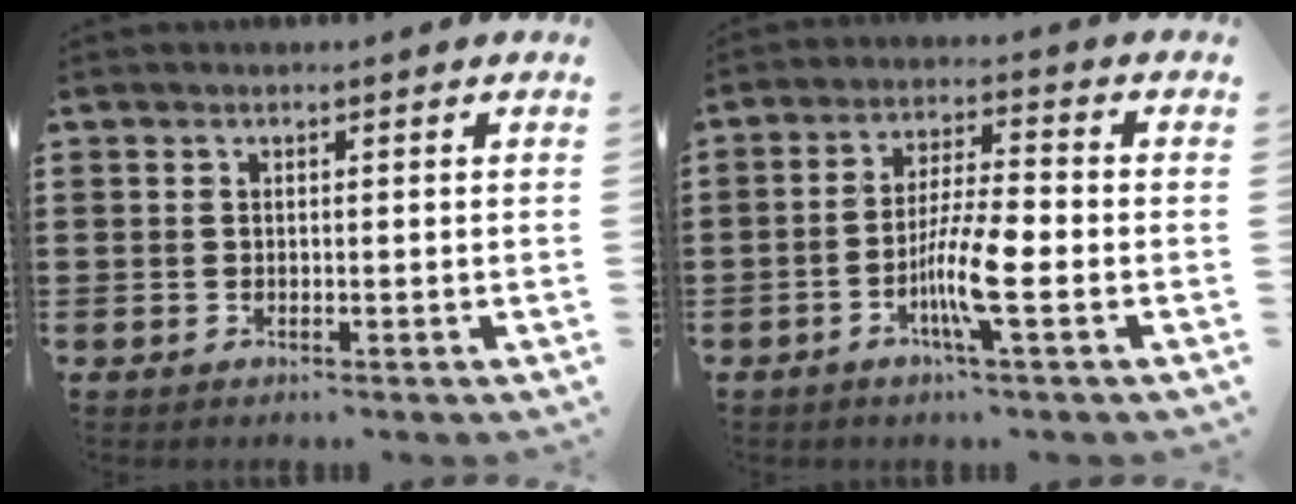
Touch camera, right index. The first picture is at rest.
{"total": 8.0, "force": [-2.8, 1.0, 7.5], "torque": [-0.150, -0.010, -0.055]}